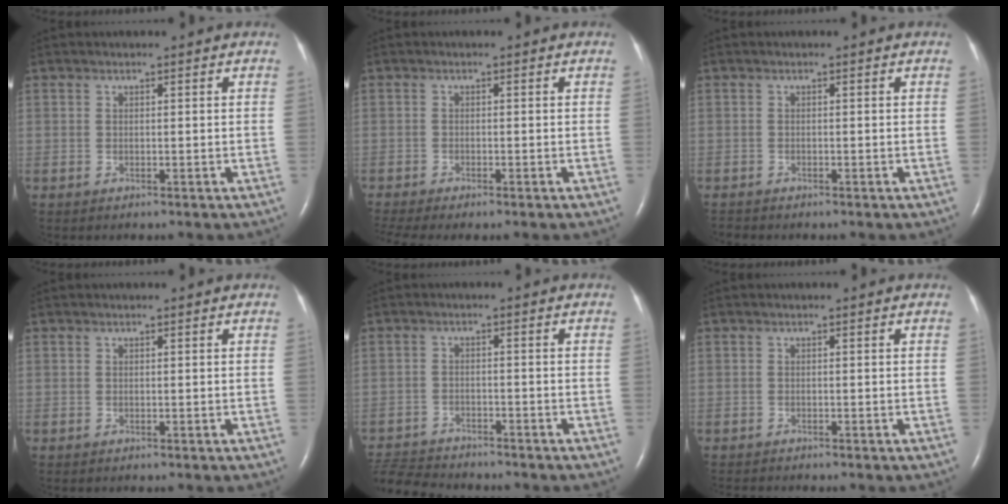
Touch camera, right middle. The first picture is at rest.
{"total": 4.4, "force": [-3.6, 0.4, 2.4], "torque": [-0.043, -0.007, -0.057]}
{"total": 0.7, "force": [-0.7, 0.0, 0.0], "torque": [-0.004, -0.004, -0.012]}
{"total": 0.0}
{"total": 8.8, "force": [-8.5, 1.5, 2.0], "torque": [-0.042, -0.005, -0.140]}
{"total": 1.8, "force": [-1.7, 0.0, 0.6], "torque": [-0.010, -0.006, -0.025]}